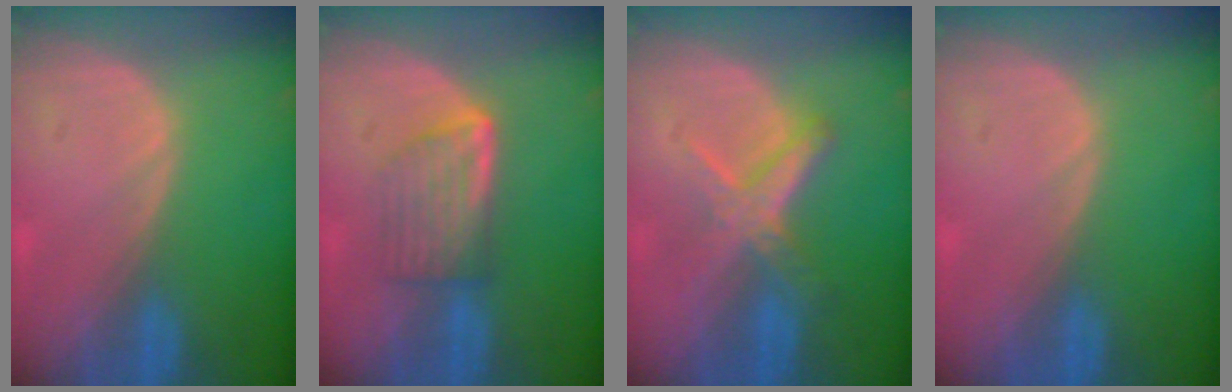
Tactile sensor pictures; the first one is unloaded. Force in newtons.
{"total": 5.9, "press": 5.5, "slide": 2.2}
{"total": 6.0, "press": 5.4, "slide": 2.5}
{"total": 0.0}